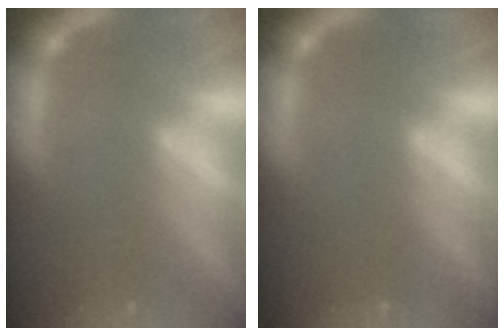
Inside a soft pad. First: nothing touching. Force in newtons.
{"total": 0.0}